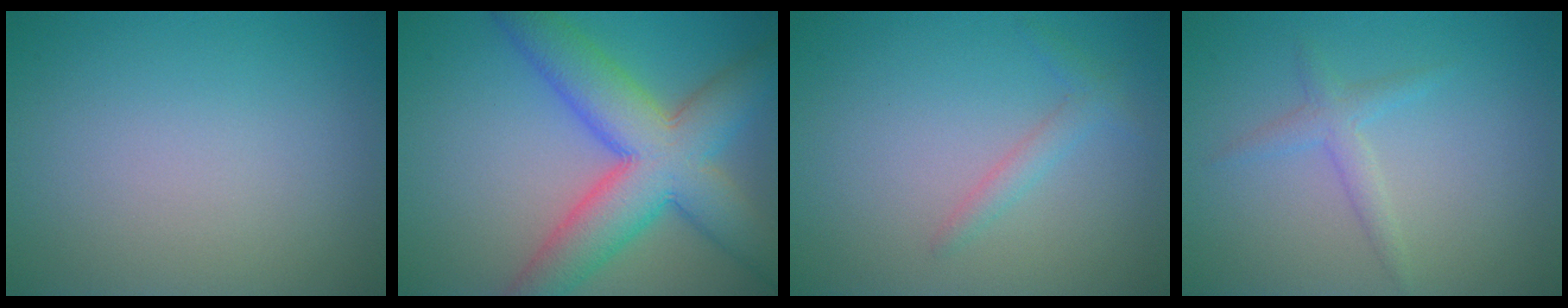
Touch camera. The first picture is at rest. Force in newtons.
{"total": 9.9, "press": 9.9, "slide": 0.4}
{"total": 1.5, "press": 1.4, "slide": 0.1}
{"total": 1.7, "press": 1.7, "slide": 0.1}